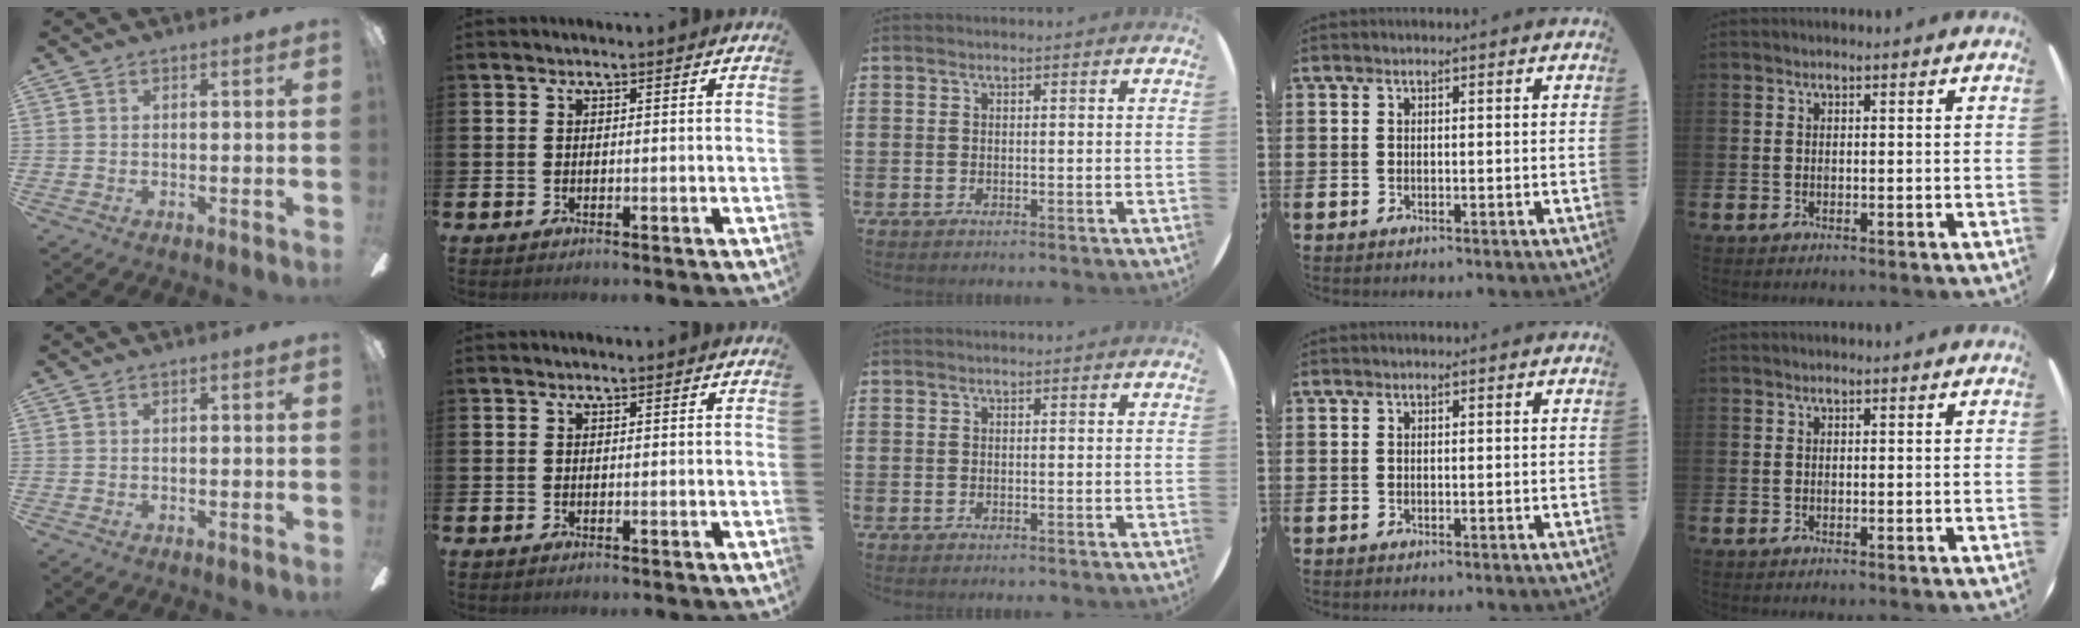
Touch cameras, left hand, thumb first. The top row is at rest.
{}